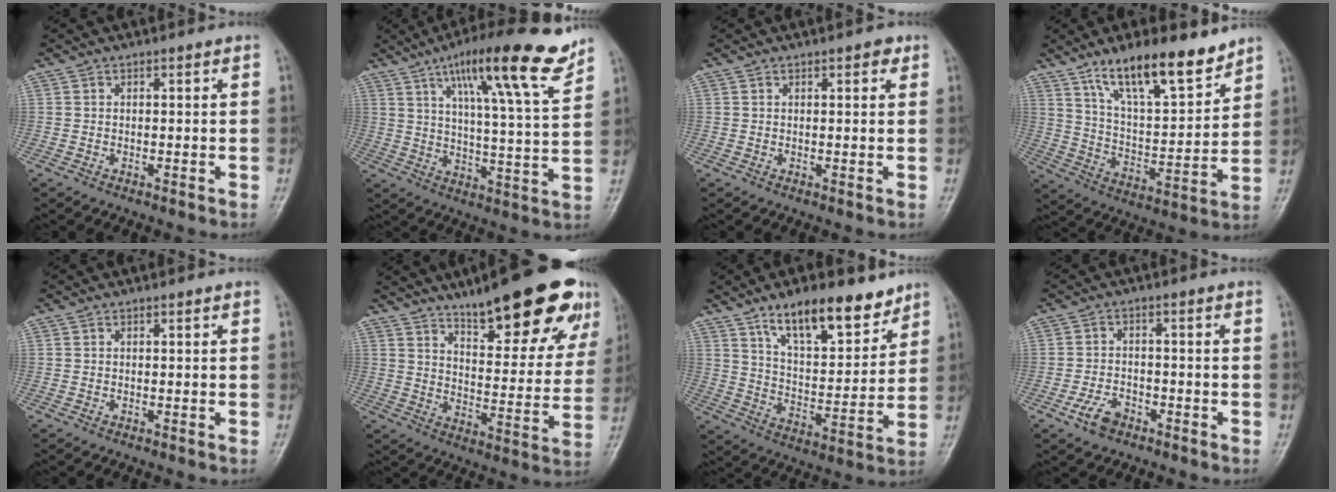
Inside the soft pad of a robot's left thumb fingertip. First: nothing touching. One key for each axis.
{"total": 18.0, "fx": 11.6, "fy": 2.4, "fz": 13.6, "tx": -0.191, "ty": -0.050, "tz": 0.178}
{"total": 1.8, "fx": 1.0, "fy": 0.8, "fz": 1.3, "tx": -0.011, "ty": -0.001, "tz": 0.010}
{"total": 16.1, "fx": 11.5, "fy": 4.7, "fz": 10.2, "tx": -0.144, "ty": -0.067, "tz": 0.206}
{"total": 0.0}
{"total": 22.5, "fx": 14.8, "fy": 6.1, "fz": 15.8, "tx": -0.180, "ty": -0.061, "tz": 0.214}
{"total": 15.5, "fx": 10.6, "fy": 5.9, "fz": 9.6, "tx": -0.117, "ty": -0.063, "tz": 0.181}
{"total": 4.7, "fx": -2.8, "fy": 2.8, "fz": 2.5, "tx": -0.045, "ty": 0.017, "tz": -0.051}